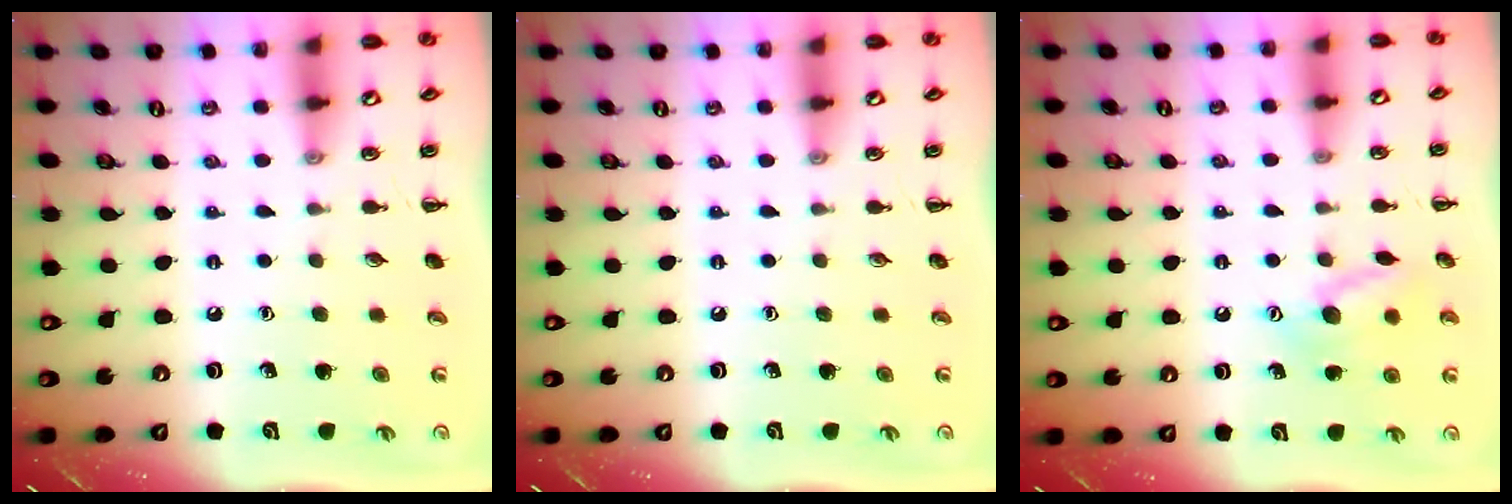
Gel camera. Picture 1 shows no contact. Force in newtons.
{"total": 0.0}
{"total": 11.4, "press": 11.4, "slide": 0.6}